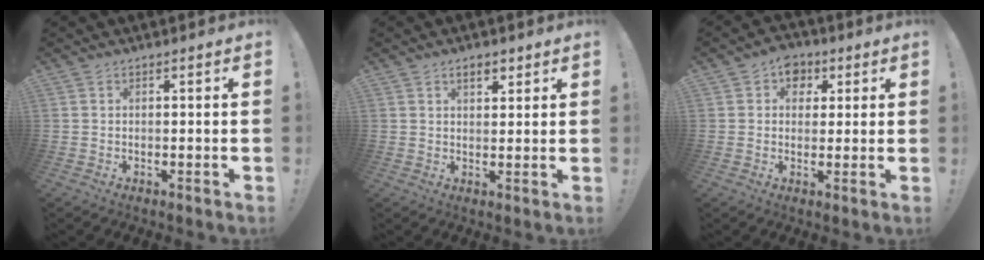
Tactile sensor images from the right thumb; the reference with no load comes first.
{"total": 3.9, "force": [2.3, 2.0, 2.4], "torque": [-0.024, -0.008, 0.037]}
{"total": 6.4, "force": [1.9, 5.8, 2.1], "torque": [-0.016, -0.006, 0.036]}